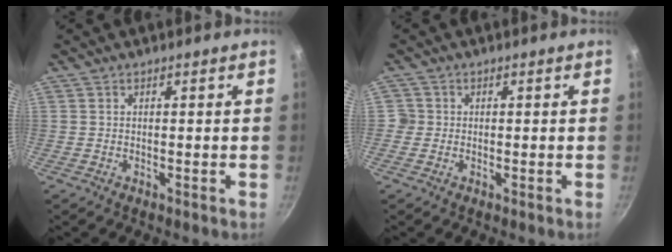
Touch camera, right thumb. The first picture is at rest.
{"total": 1.8, "force": [-0.2, 1.8, 0.2], "torque": [0.008, 0.007, -0.007]}